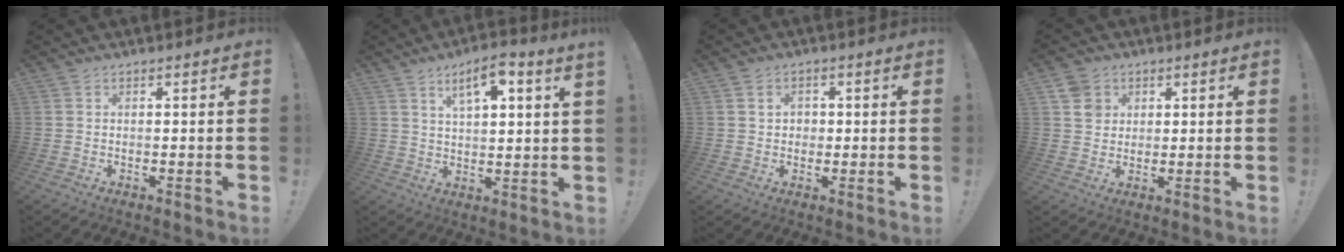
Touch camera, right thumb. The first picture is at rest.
{"total": 7.8, "force": [4.6, 1.4, 6.1], "torque": [-0.096, -0.018, 0.073]}
{"total": 2.9, "force": [0.5, 2.5, 1.3], "torque": [-0.016, -0.001, 0.006]}
{"total": 5.9, "force": [2.7, 4.9, 1.7], "torque": [-0.020, -0.008, 0.054]}